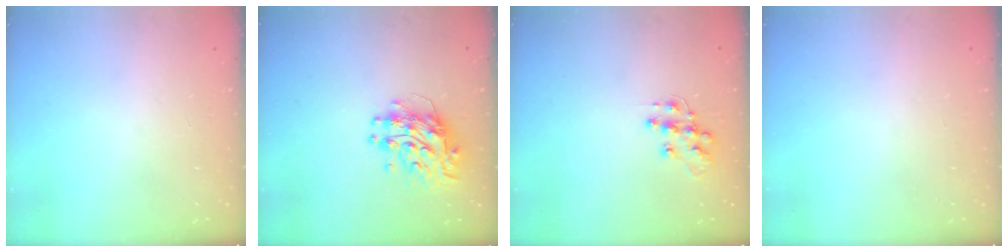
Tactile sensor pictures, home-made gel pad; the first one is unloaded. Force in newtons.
{"total": 11.5, "press": 11.5, "slide": 1.0}
{"total": 10.7, "press": 10.7, "slide": 0.7}
{"total": 0.0}